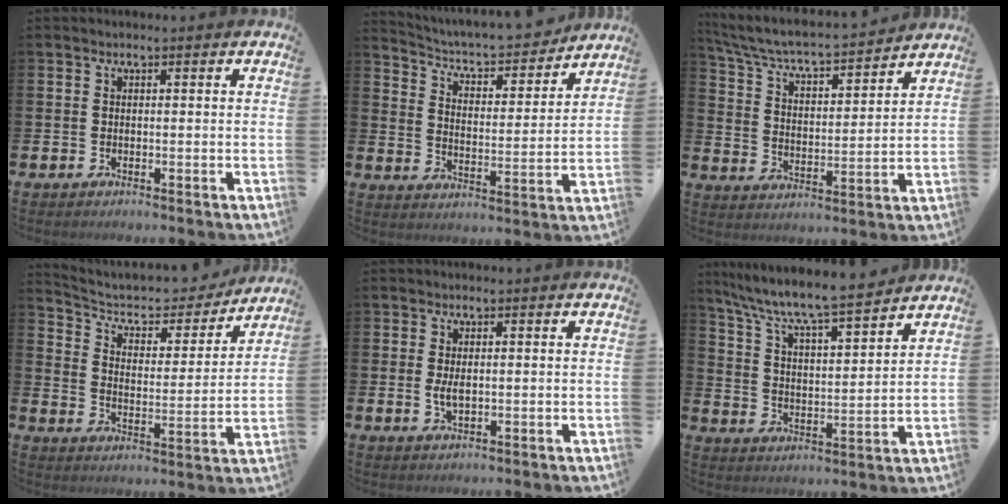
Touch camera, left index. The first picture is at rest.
{"total": 6.2, "force": [5.9, 1.3, 1.4], "torque": [-0.054, -0.052, 0.095]}
{"total": 6.3, "force": [5.9, 1.0, 2.1], "torque": [-0.071, -0.047, 0.096]}
{"total": 7.4, "force": [6.6, 2.6, 1.9], "torque": [-0.070, -0.047, 0.111]}
{"total": 2.3, "force": [0.2, 1.0, 2.0], "torque": [-0.032, -0.002, 0.000]}
{"total": 8.1, "force": [7.6, 0.6, 2.9], "torque": [-0.095, -0.059, 0.127]}